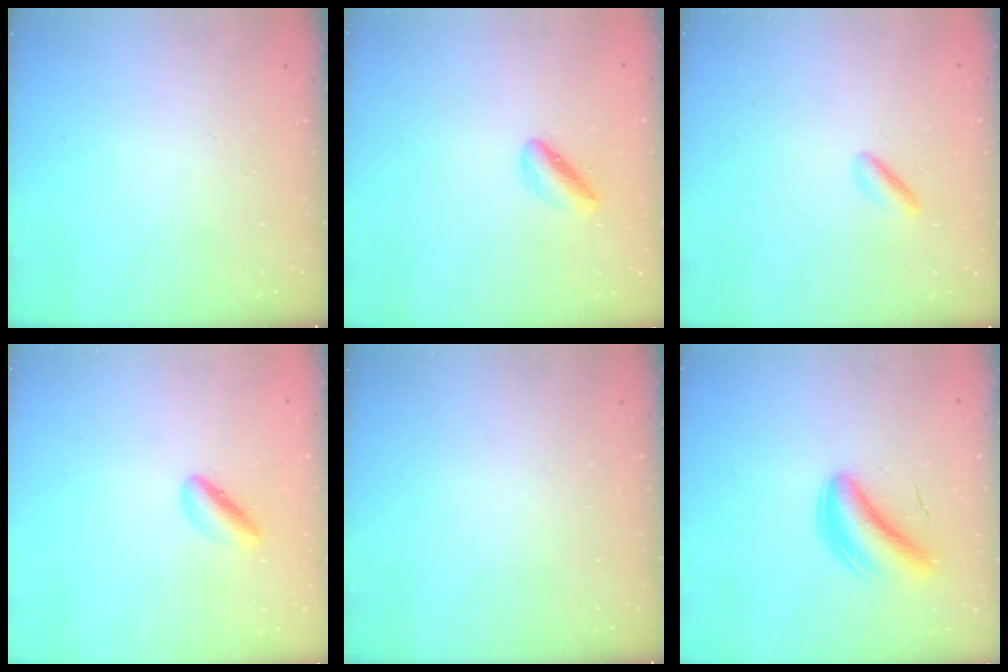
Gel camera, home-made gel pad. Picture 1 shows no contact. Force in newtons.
{"total": 3.9, "press": 3.7, "slide": 1.2}
{"total": 1.9, "press": 1.7, "slide": 0.7}
{"total": 3.5, "press": 3.4, "slide": 0.7}
{"total": 0.0}
{"total": 5.9, "press": 5.7, "slide": 1.7}